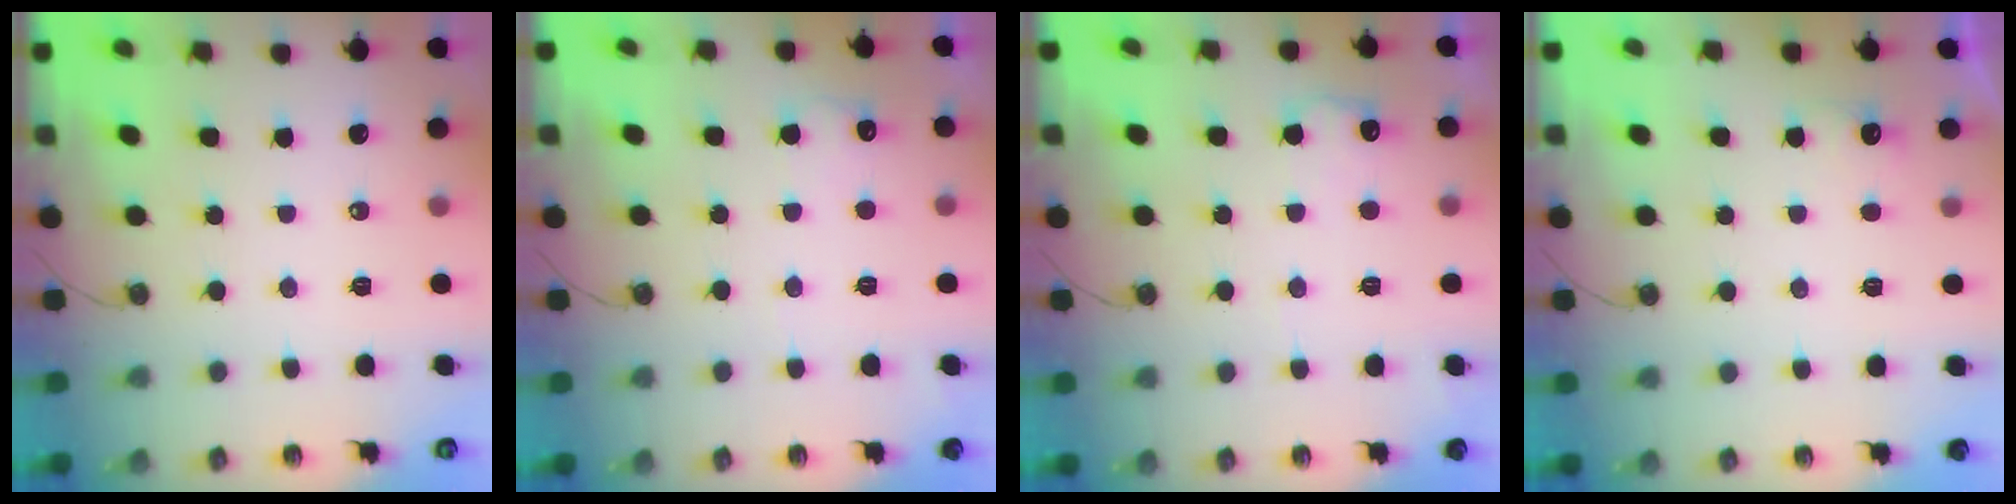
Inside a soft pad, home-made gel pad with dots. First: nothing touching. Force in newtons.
{"total": 6.5, "press": 6.4, "slide": 1.4}
{"total": 8.3, "press": 8.2, "slide": 0.5}
{"total": 5.8, "press": 5.7, "slide": 1.1}